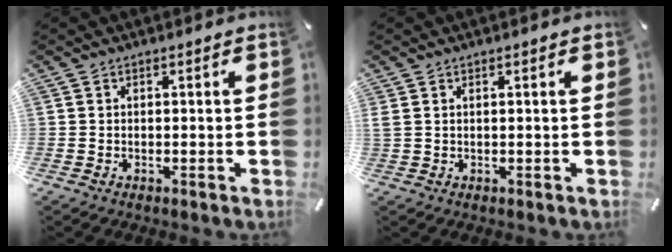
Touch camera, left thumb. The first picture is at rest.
{"total": 1.2, "force": [0.5, 0.3, 1.0], "torque": [-0.021, 0.000, 0.009]}